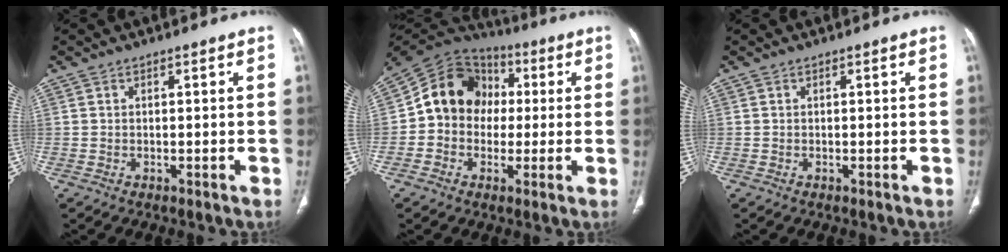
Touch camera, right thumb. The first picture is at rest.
{"total": 14.1, "force": [0.7, 12.0, 7.3], "torque": [-0.095, 0.034, 0.000]}
{"total": 0.0}